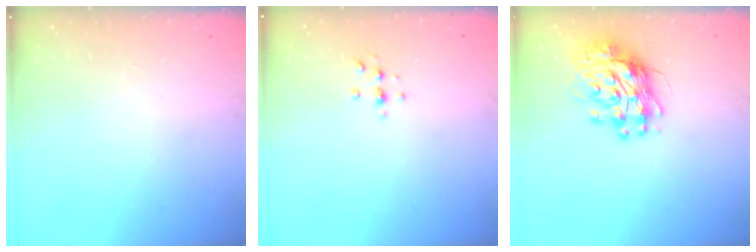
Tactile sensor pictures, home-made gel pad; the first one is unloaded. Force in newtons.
{"total": 3.0, "press": 3.0, "slide": 0.3}
{"total": 11.6, "press": 11.6, "slide": 1.2}